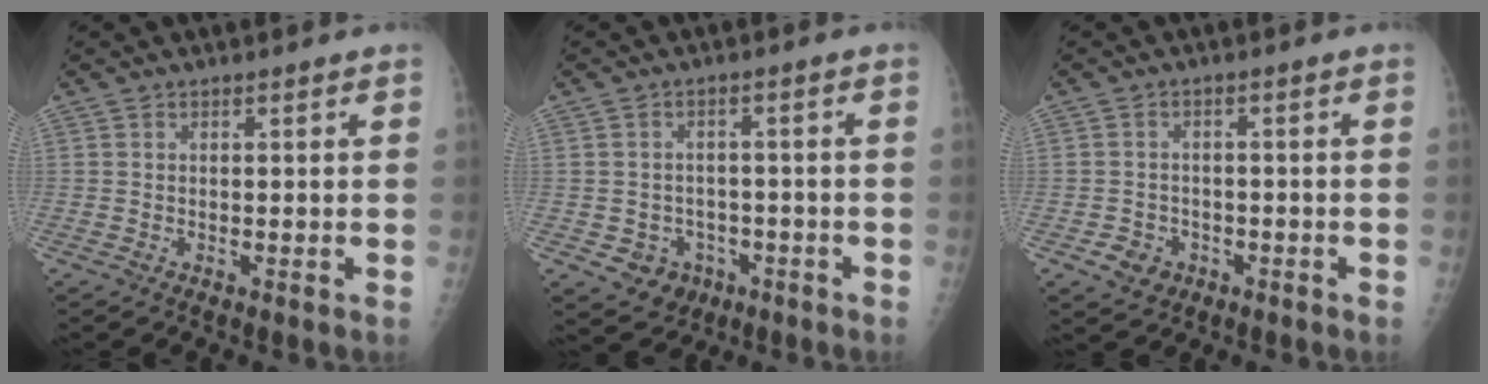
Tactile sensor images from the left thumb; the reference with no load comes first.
{"total": 6.7, "force": [-2.8, 5.8, 1.9], "torque": [-0.012, 0.021, -0.030]}
{"total": 4.3, "force": [-2.0, 3.6, 1.3], "torque": [-0.006, 0.014, -0.026]}